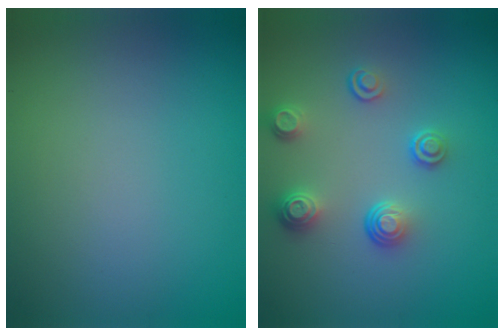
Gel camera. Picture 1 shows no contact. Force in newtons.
{"total": 3.7, "press": 2.8, "slide": 2.4}